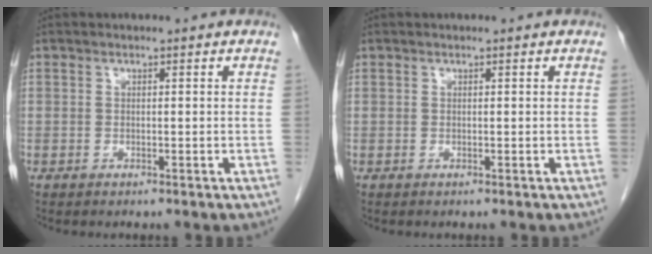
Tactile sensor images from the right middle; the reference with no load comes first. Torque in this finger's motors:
{"motor_torque": [0.03, -0.24, -0.02, 0.00]}